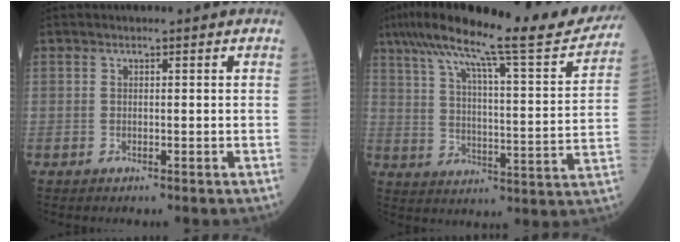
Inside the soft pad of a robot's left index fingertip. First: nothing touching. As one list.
[{"total": 23.3, "force": [19.5, 1.4, 12.6], "torque": [-0.205, -0.011, 0.272]}]